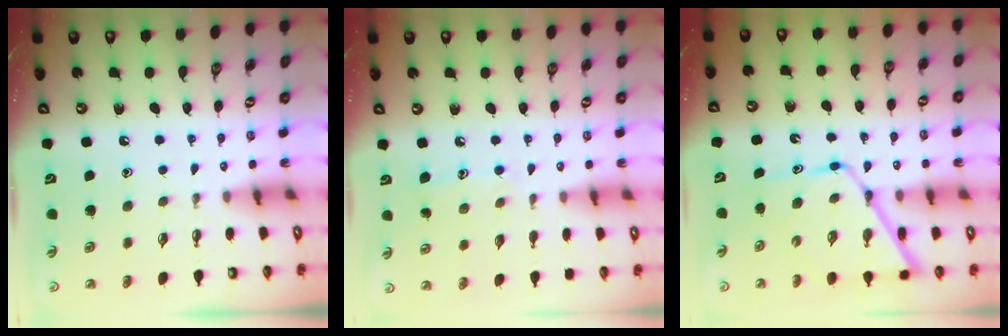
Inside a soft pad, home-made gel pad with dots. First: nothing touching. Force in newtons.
{"total": 6.8, "press": 6.8, "slide": 0.2}
{"total": 13.0, "press": 13.0, "slide": 1.1}